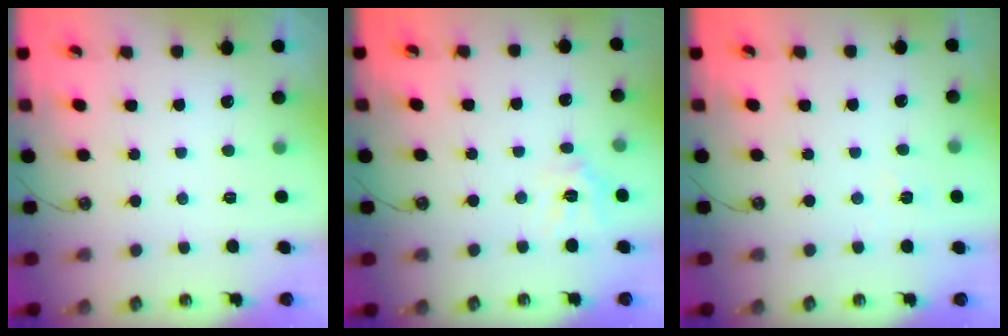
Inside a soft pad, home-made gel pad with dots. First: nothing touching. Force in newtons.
{"total": 8.9, "press": 8.9, "slide": 0.9}
{"total": 2.6, "press": 2.6, "slide": 0.2}